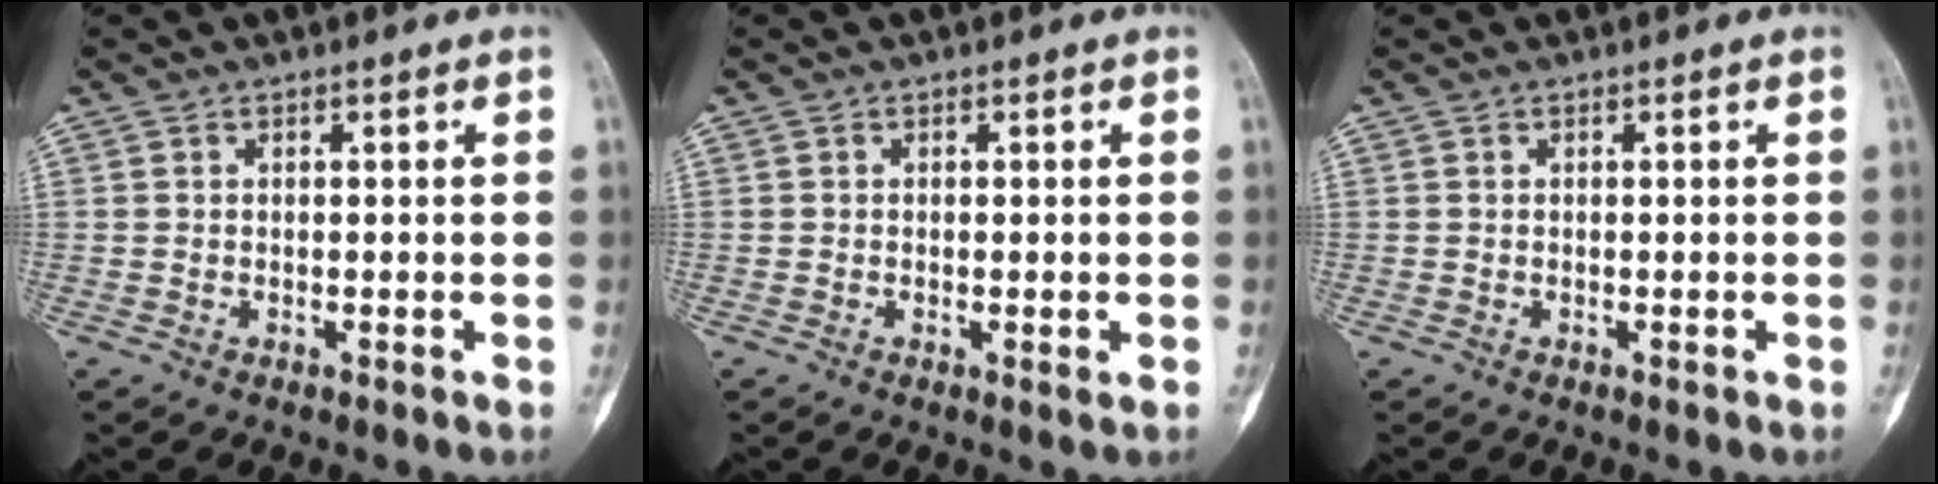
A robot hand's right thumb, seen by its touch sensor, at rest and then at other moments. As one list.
[{"total": 1.2, "force": [-0.2, 0.3, 1.2], "torque": [-0.023, -0.006, -0.003]}, {"total": 0.0}]